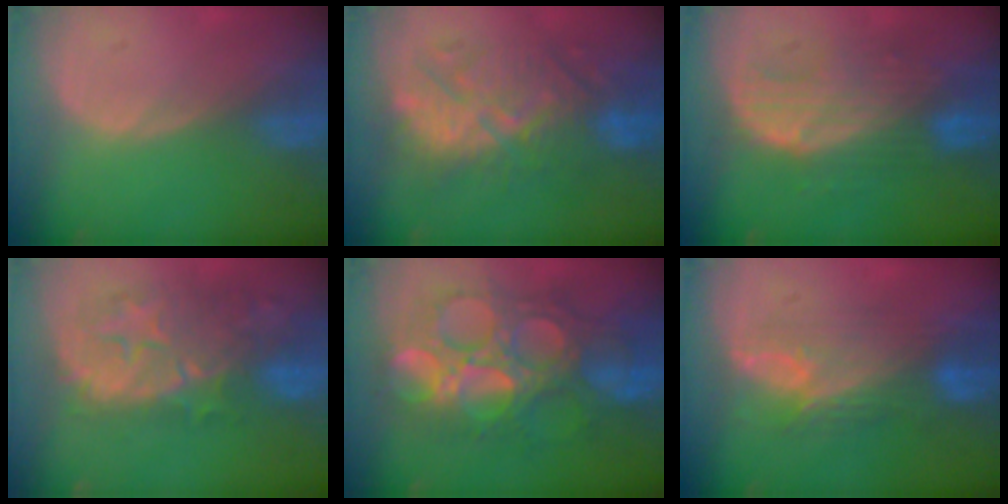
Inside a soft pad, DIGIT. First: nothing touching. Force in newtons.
{"total": 10.6, "press": 10.6, "slide": 1.2}
{"total": 8.9, "press": 8.3, "slide": 3.2}
{"total": 11.3, "press": 10.4, "slide": 4.3}
{"total": 13.4, "press": 13.3, "slide": 1.5}
{"total": 7.5, "press": 7.4, "slide": 1.4}